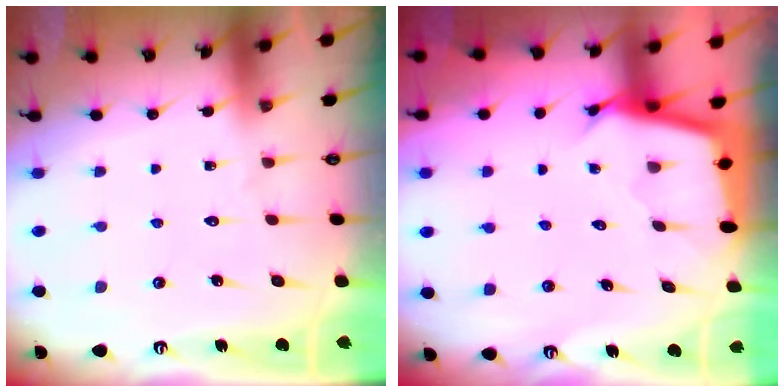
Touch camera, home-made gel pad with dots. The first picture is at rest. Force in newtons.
{"total": 2.6, "press": 2.6, "slide": 0.2}